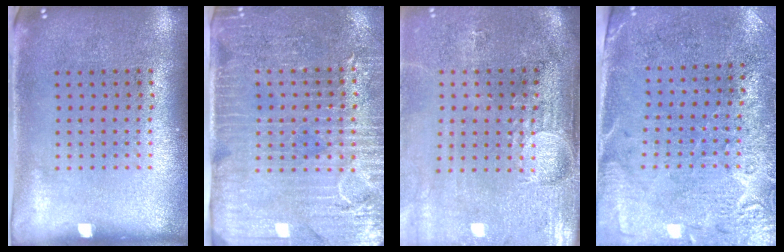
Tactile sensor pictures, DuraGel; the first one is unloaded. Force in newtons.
{"total": 3.6, "press": 3.3, "slide": 1.3}
{"total": 4.4, "press": 3.6, "slide": 2.6}
{"total": 2.7, "press": 2.4, "slide": 1.2}